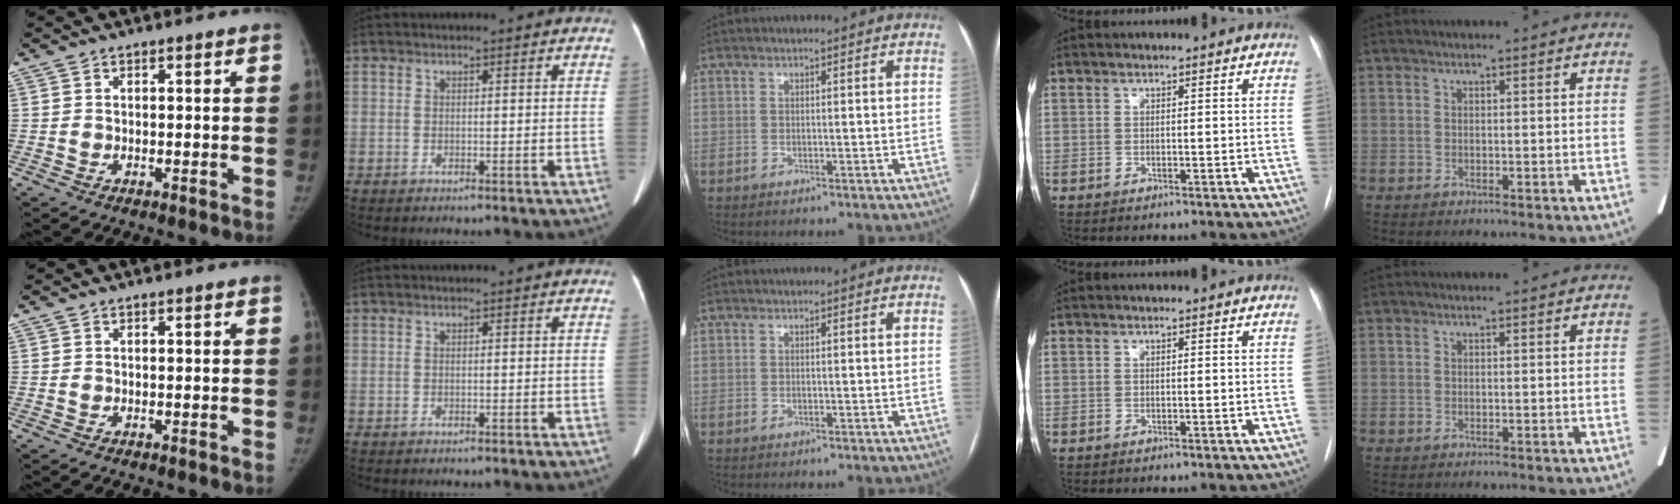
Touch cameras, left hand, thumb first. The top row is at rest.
{}